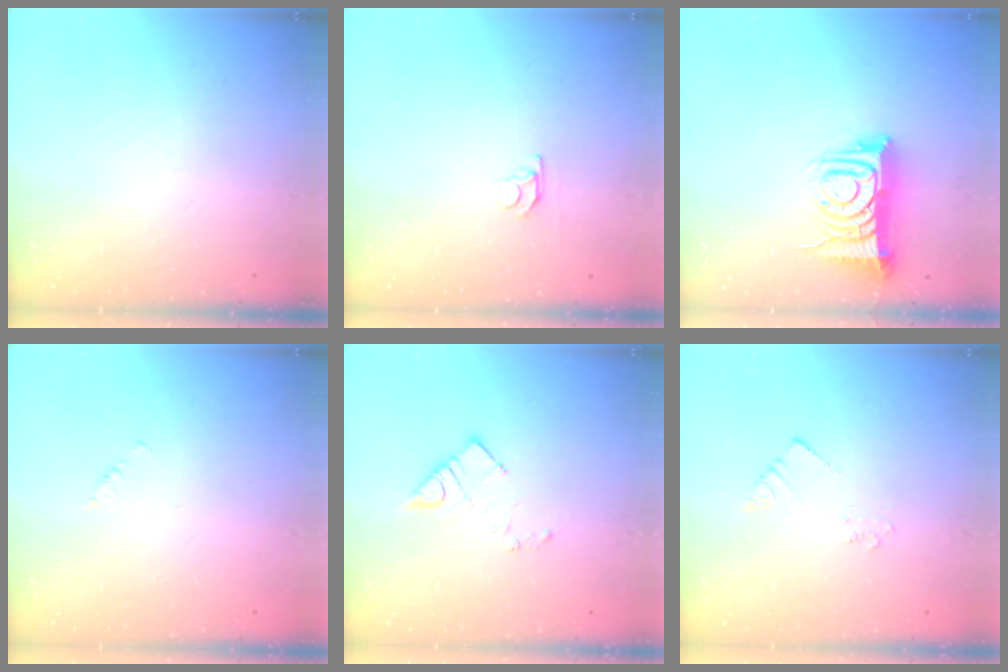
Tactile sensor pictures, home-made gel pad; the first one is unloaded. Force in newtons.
{"total": 3.1, "press": 3.1, "slide": 0.3}
{"total": 11.0, "press": 11.0, "slide": 0.9}
{"total": 2.0, "press": 2.0, "slide": 0.3}
{"total": 7.5, "press": 7.5, "slide": 0.7}
{"total": 2.3, "press": 2.3, "slide": 0.1}